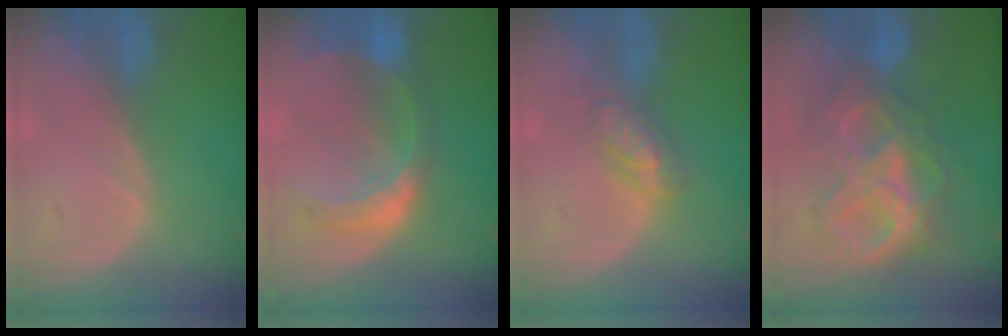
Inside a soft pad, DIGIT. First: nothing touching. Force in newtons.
{"total": 7.8, "press": 6.9, "slide": 3.7}
{"total": 4.6, "press": 4.3, "slide": 1.5}
{"total": 10.5, "press": 10.5, "slide": 1.2}